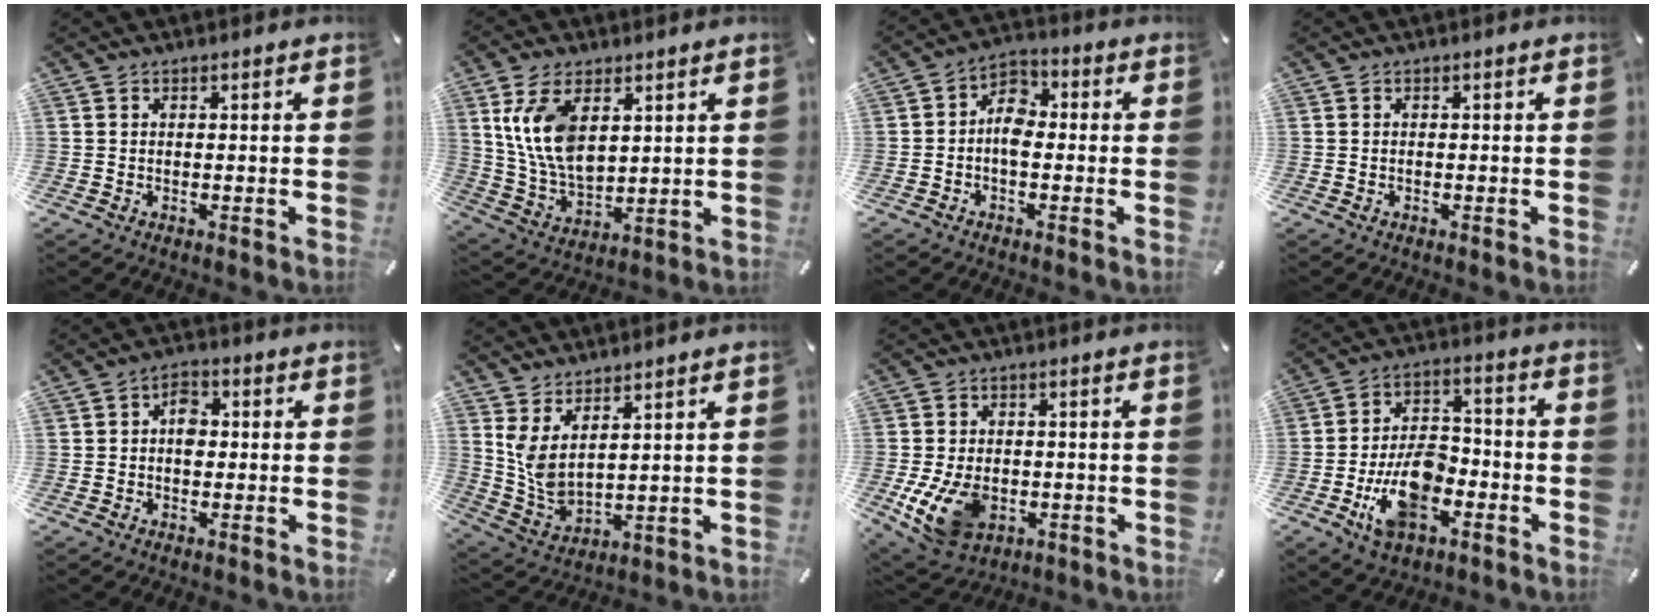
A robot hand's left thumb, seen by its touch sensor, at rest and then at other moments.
{"total": 12.3, "force": [4.7, 7.2, 8.8], "torque": [-0.220, -0.023, 0.083]}
{"total": 6.3, "force": [-1.7, 4.1, 4.5], "torque": [-0.090, 0.019, -0.033]}
{"total": 0.6, "force": [-0.2, 0.3, 0.4], "torque": [-0.008, 0.000, -0.004]}
{"total": 4.7, "force": [-0.1, 3.2, 3.4], "torque": [-0.039, 0.004, -0.008]}
{"total": 6.4, "force": [3.7, 2.8, 4.5], "torque": [-0.122, -0.038, 0.065]}
{"total": 11.8, "force": [-3.0, 8.6, 7.5], "torque": [-0.155, 0.003, -0.050]}
{"total": 14.1, "force": [-5.5, 8.5, 9.7], "torque": [-0.164, 0.023, -0.098]}